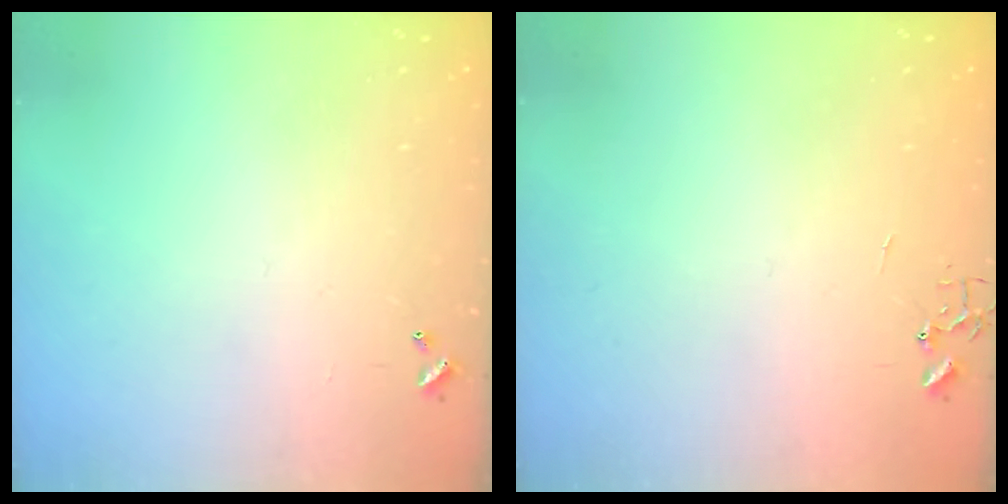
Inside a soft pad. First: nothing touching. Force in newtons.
{"total": 0.0}